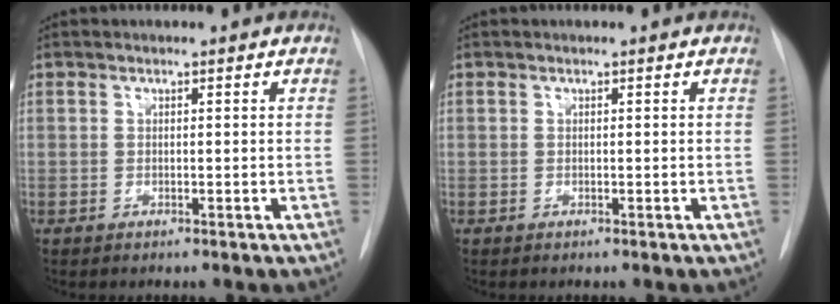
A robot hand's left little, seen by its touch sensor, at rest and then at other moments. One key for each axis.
{"total": 0.0}